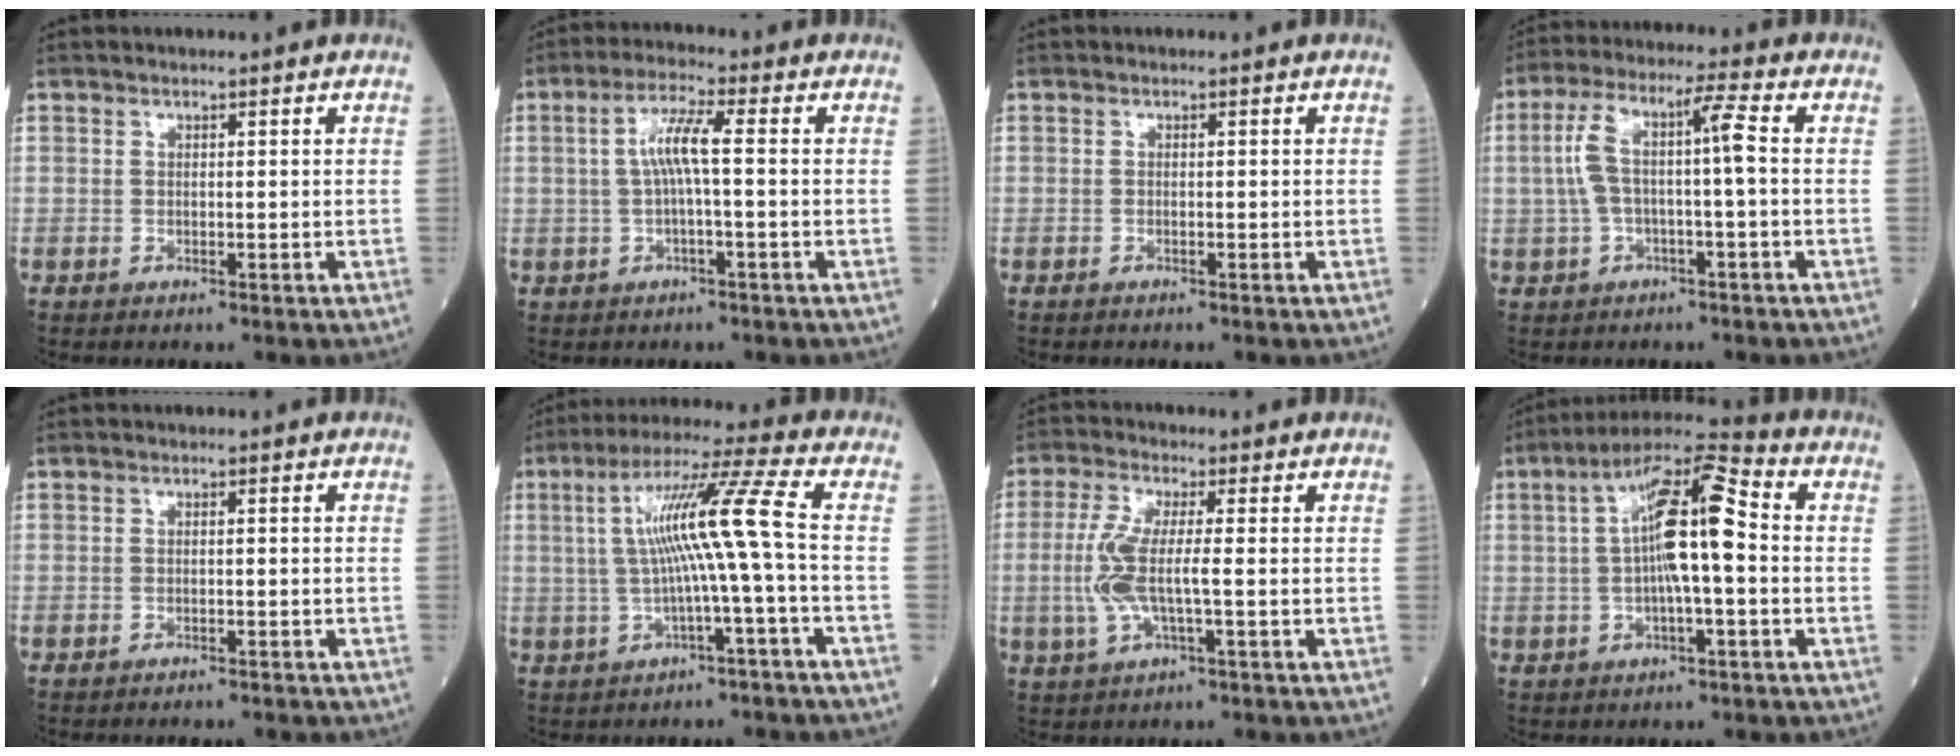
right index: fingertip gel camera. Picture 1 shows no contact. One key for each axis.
{"total": 5.7, "fx": 0.2, "fy": 0.6, "fz": 5.6, "tx": -0.115, "ty": 0.014, "tz": 0.005}
{"total": 0.9, "fx": -0.7, "fy": 0.3, "fz": 0.4, "tx": -0.012, "ty": -0.002, "tz": -0.009}
{"total": 8.7, "fx": 0.0, "fy": 1.2, "fz": 8.6, "tx": -0.182, "ty": 0.040, "tz": 0.001}
{"total": 4.6, "fx": -4.1, "fy": 1.5, "fz": 1.5, "tx": -0.025, "ty": -0.001, "tz": -0.048}
{"total": 11.2, "fx": -0.2, "fy": -1.3, "fz": 11.2, "tx": -0.202, "ty": 0.023, "tz": -0.001}
{"total": 7.0, "fx": -0.9, "fy": 1.3, "fz": 6.9, "tx": -0.164, "ty": 0.001, "tz": -0.021}
{"total": 12.2, "fx": 0.7, "fy": 2.2, "fz": 12.0, "tx": -0.221, "ty": 0.031, "tz": 0.006}